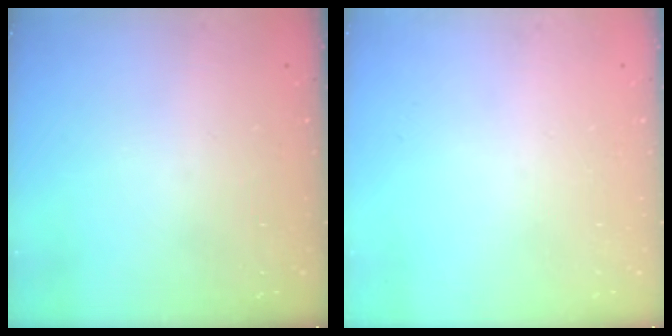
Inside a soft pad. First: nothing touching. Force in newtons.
{"total": 0.0}